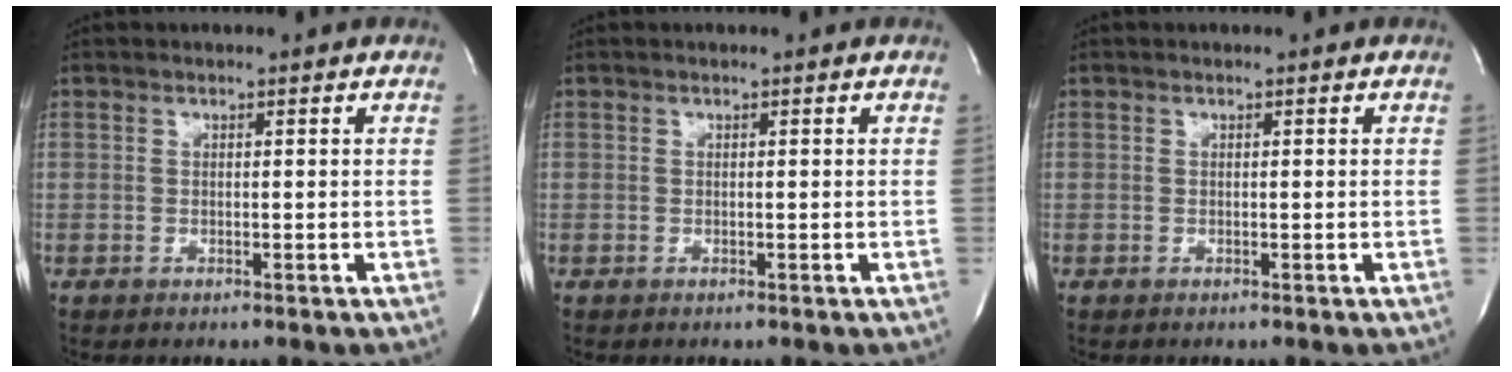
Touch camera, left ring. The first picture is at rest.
{"total": 0.0}
{"total": 0.0}